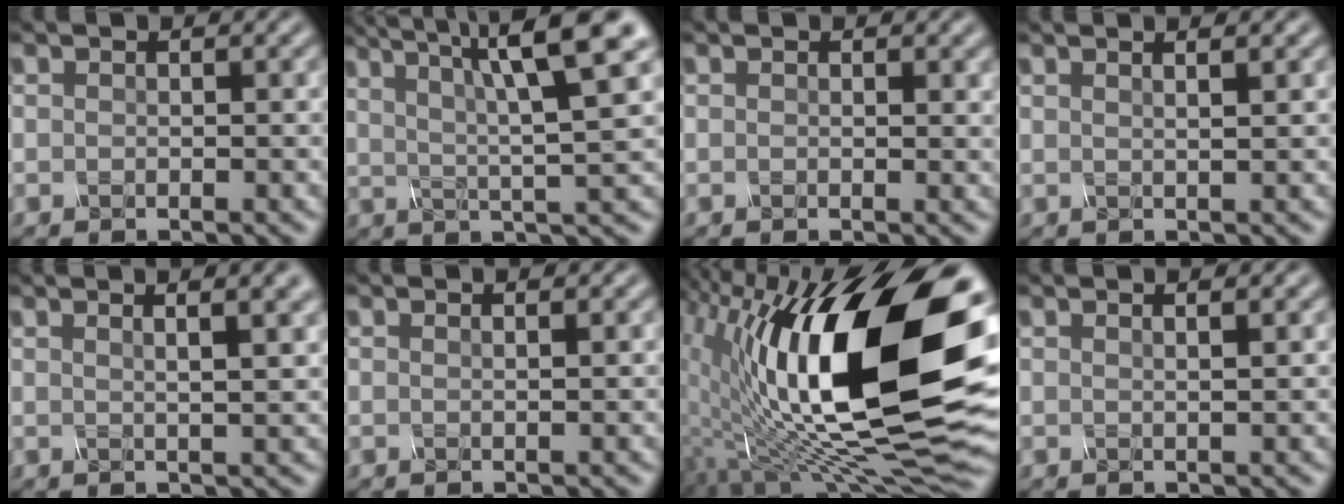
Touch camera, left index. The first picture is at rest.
{"total": 9.6, "force": [4.4, 1.8, 8.3], "torque": [-0.134, 0.020, 0.073]}
{"total": 0.6, "force": [0.5, 0.1, 0.3], "torque": [-0.003, 0.000, 0.011]}
{"total": 3.3, "force": [1.8, 1.4, 2.3], "torque": [-0.003, 0.022, -0.009]}
{"total": 8.0, "force": [4.4, 3.0, 5.9], "torque": [-0.039, 0.048, 0.020]}
{"total": 1.5, "force": [0.9, 0.7, 1.1], "torque": [0.005, 0.002, -0.009]}
{"total": 19.2, "force": [2.9, 7.5, 17.5], "torque": [-0.281, 0.003, 0.044]}
{"total": 2.9, "force": [1.6, 1.2, 2.1], "torque": [0.000, 0.018, -0.010]}